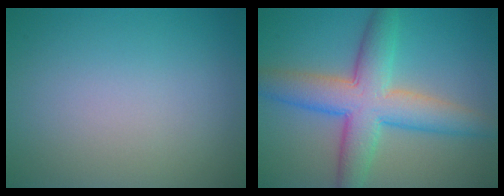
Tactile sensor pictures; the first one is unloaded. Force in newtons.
{"total": 8.0, "press": 8.0, "slide": 0.3}